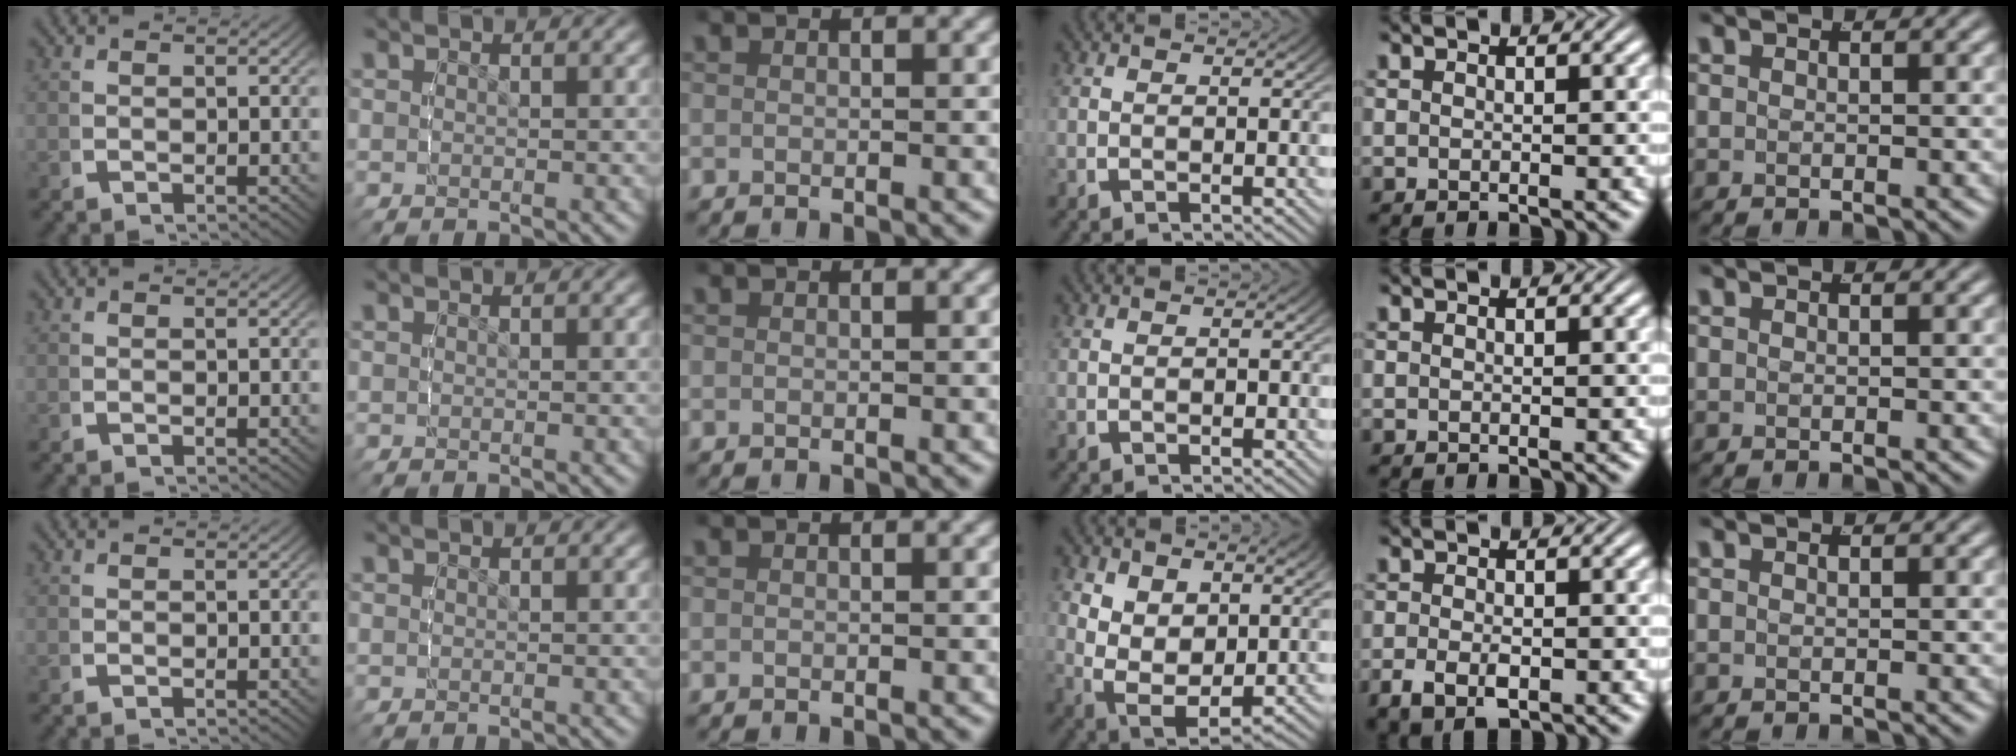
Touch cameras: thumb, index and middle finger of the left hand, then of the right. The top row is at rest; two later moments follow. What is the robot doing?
{"motion": "lift_and_place", "object": "air blower"}